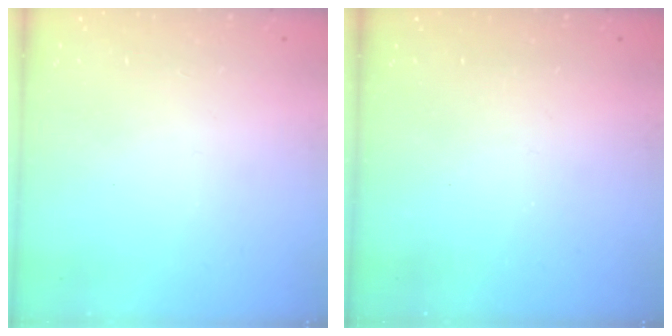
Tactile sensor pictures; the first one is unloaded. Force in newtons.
{"total": 0.0}